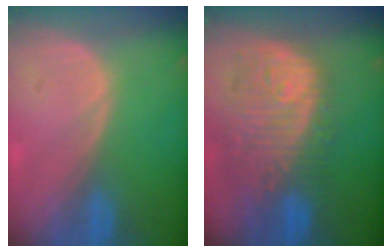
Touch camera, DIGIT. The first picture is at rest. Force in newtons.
{"total": 11.9, "press": 10.7, "slide": 5.3}